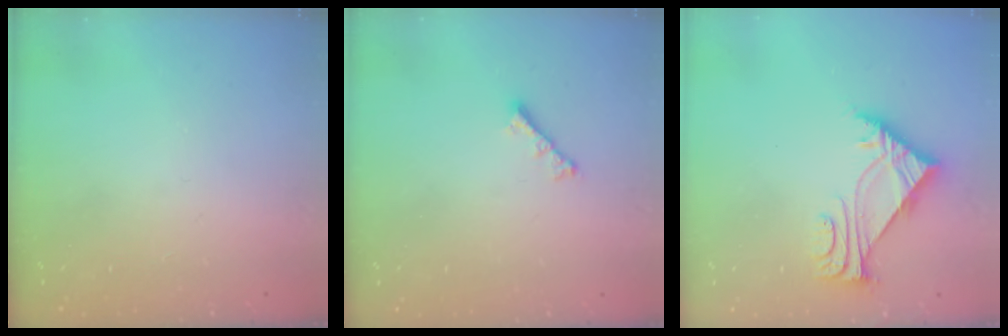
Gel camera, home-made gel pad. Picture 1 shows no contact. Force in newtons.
{"total": 2.8, "press": 2.7, "slide": 0.6}
{"total": 6.0, "press": 6.0, "slide": 0.5}